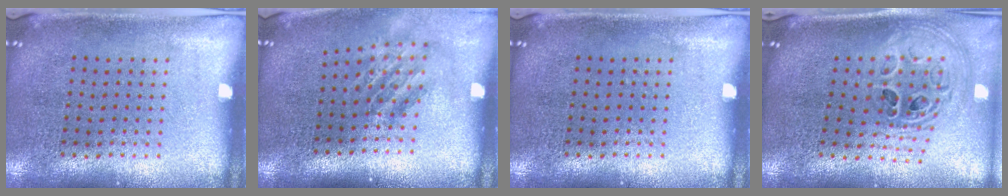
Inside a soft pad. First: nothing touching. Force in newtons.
{"total": 1.7, "press": 1.2, "slide": 1.2}
{"total": 0.0}
{"total": 1.8, "press": 1.6, "slide": 1.0}